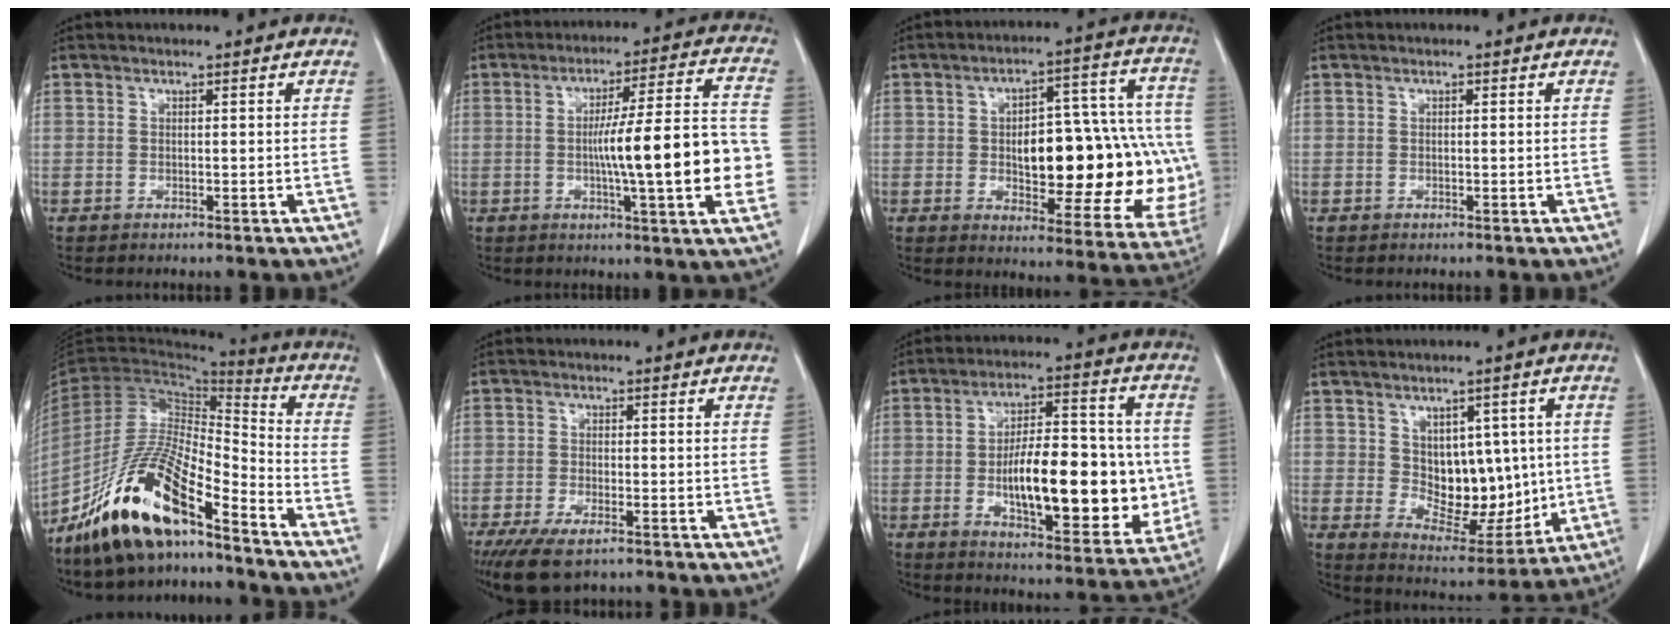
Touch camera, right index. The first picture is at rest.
{"total": 16.2, "force": [-2.4, 0.9, 16.0], "torque": [-0.233, 0.011, -0.037]}
{"total": 24.4, "force": [-1.9, 9.5, 22.4], "torque": [-0.221, 0.042, 0.004]}
{"total": 0.0}
{"total": 17.0, "force": [-12.2, 3.7, 11.3], "torque": [-0.214, -0.006, -0.224]}
{"total": 7.7, "force": [-5.5, 2.6, 4.7], "torque": [-0.081, -0.014, -0.093]}
{"total": 20.0, "force": [-1.9, 7.3, 18.5], "torque": [-0.276, 0.011, -0.018]}
{"total": 10.4, "force": [1.3, 6.5, 8.0], "torque": [-0.099, 0.007, 0.047]}